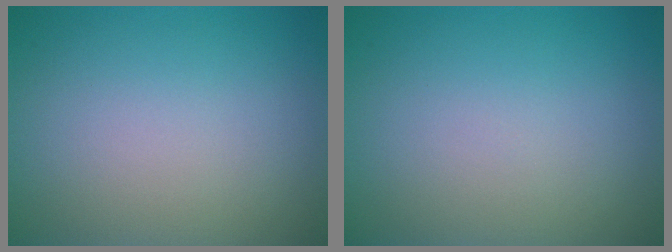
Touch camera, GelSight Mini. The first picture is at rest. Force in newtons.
{"total": 0.0}